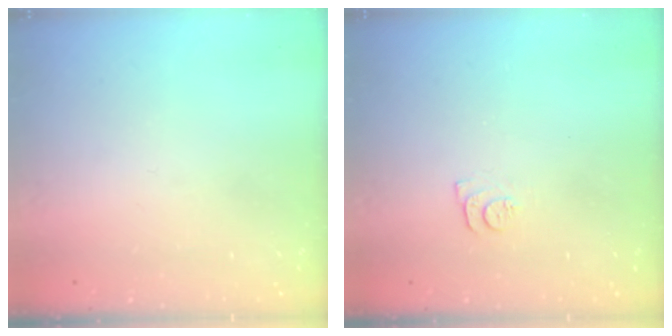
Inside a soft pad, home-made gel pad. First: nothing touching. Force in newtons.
{"total": 5.2, "press": 5.2, "slide": 0.7}